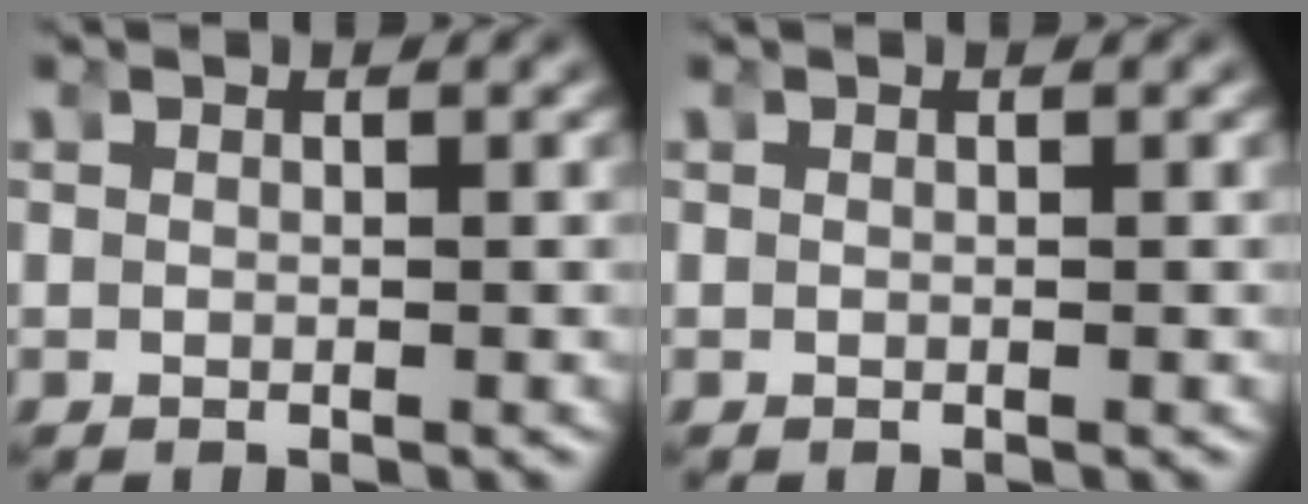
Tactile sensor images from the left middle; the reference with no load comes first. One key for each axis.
{"total": 0.0}